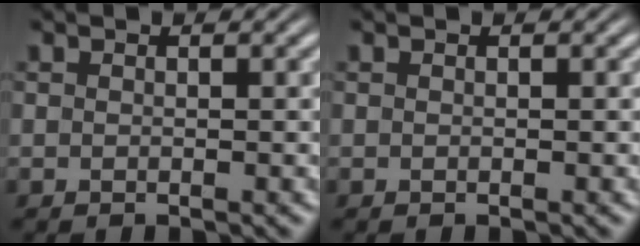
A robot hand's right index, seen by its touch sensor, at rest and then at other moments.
{"total": 0.0}